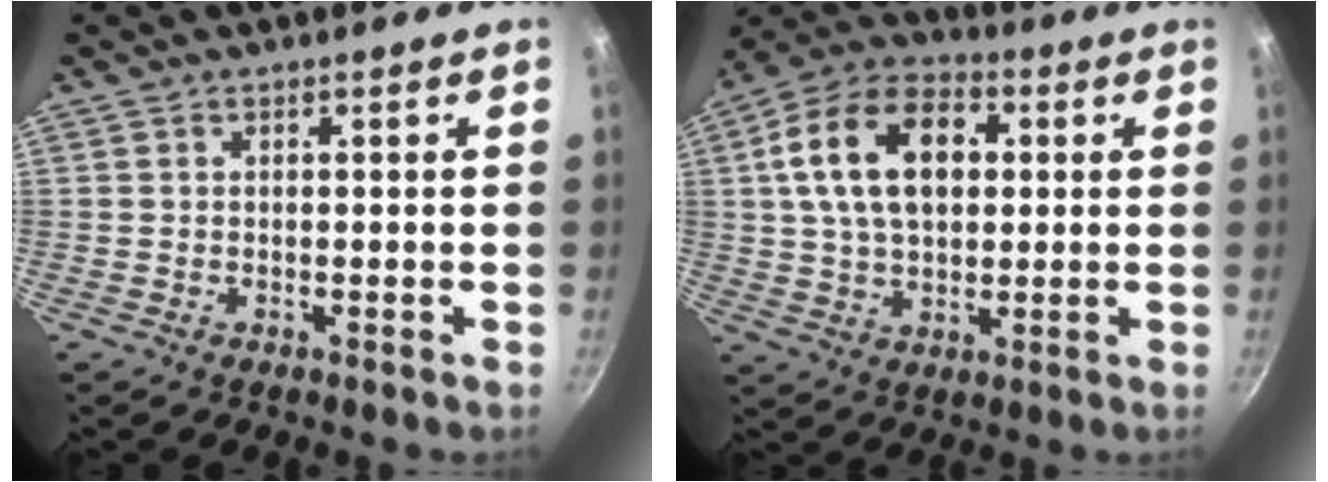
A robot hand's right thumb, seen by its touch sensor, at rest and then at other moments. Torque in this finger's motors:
{"motor_torque": [0.58, 3.79, 1.56, -0.41, 0.20]}